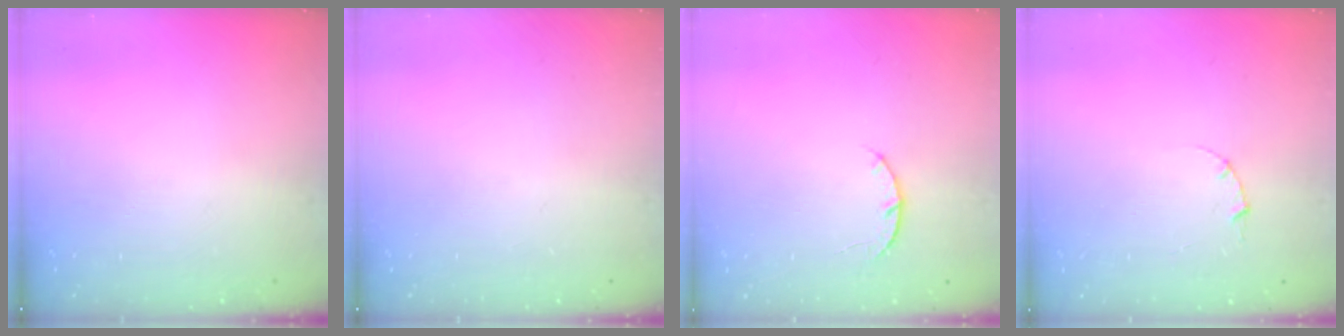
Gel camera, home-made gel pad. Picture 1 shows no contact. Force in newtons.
{"total": 0.0}
{"total": 3.5, "press": 3.5, "slide": 0.6}
{"total": 1.0, "press": 1.0, "slide": 0.3}